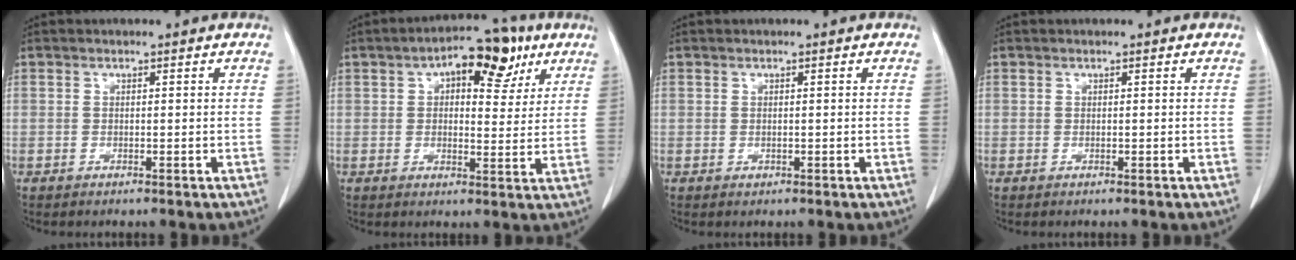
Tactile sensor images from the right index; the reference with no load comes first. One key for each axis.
{"total": 11.6, "fx": 5.4, "fy": 5.2, "fz": 8.8, "tx": -0.124, "ty": 0.030, "tz": 0.078}
{"total": 0.7, "fx": -0.1, "fy": 0.6, "fz": 0.4, "tx": -0.008, "ty": 0.002, "tz": 0.002}
{"total": 0.0}